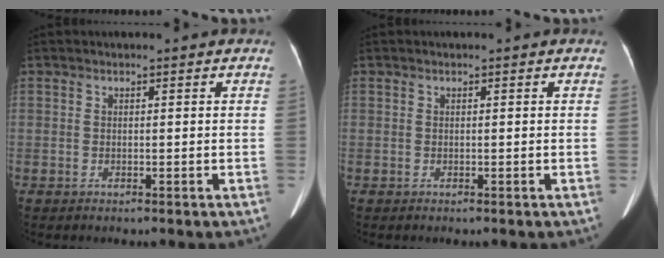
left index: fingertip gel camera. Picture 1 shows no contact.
{"total": 0.0}